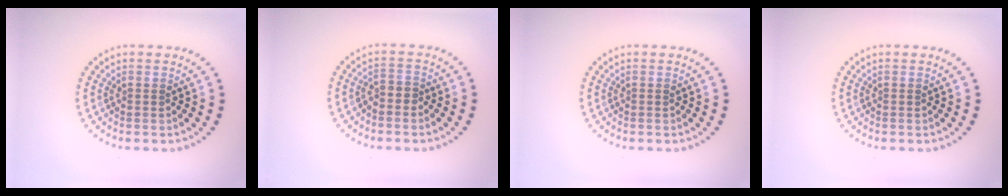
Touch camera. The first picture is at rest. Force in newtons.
{"total": 1.1, "press": 0.8, "slide": 0.8}
{"total": 0.0}
{"total": 0.0}